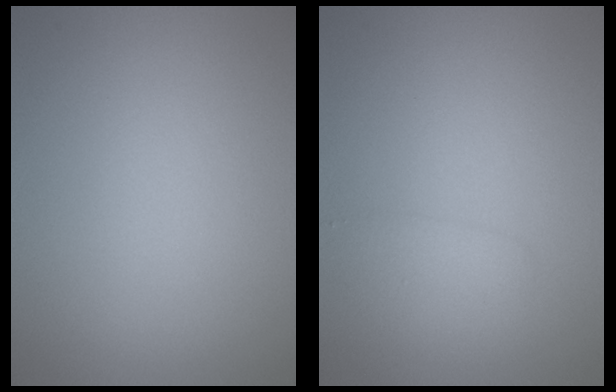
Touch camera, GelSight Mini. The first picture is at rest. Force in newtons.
{"total": 1.5, "press": 1.5, "slide": 0.1}